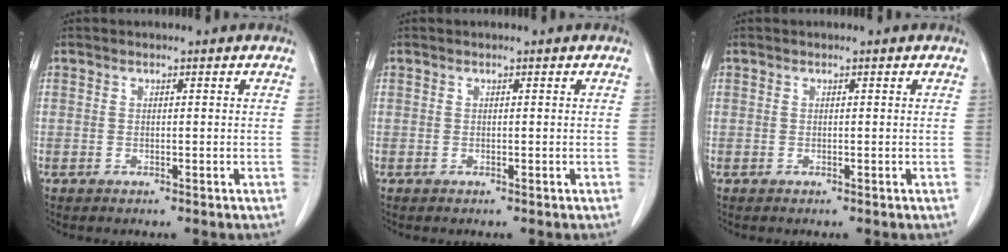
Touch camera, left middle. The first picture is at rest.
{"total": 0.0}
{"total": 0.0}